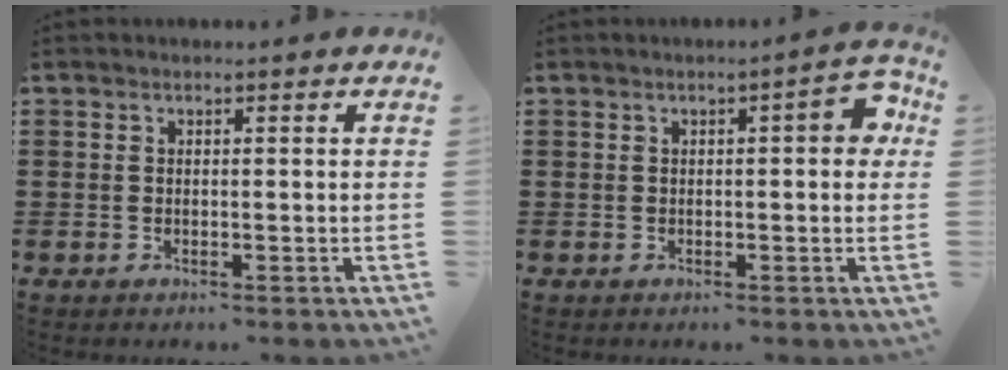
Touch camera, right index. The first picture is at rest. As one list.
[{"total": 3.9, "force": [0.3, 0.9, 3.7], "torque": [-0.046, -0.002, -0.003]}]